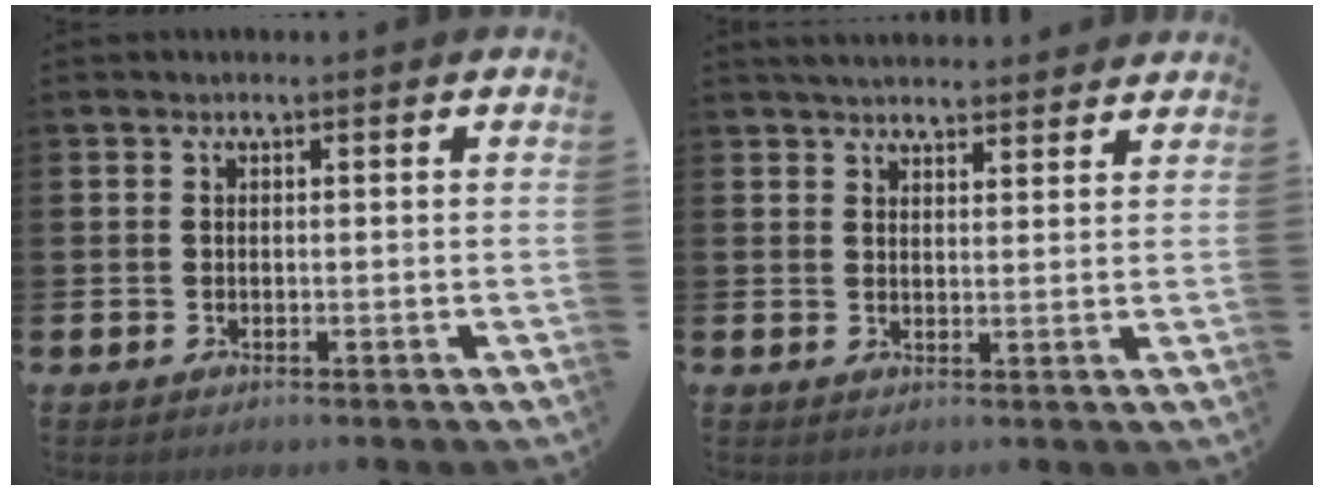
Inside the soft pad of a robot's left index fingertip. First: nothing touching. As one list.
[{"total": 3.7, "force": [3.7, 0.5, 0.3], "torque": [-0.009, -0.020, 0.067]}]